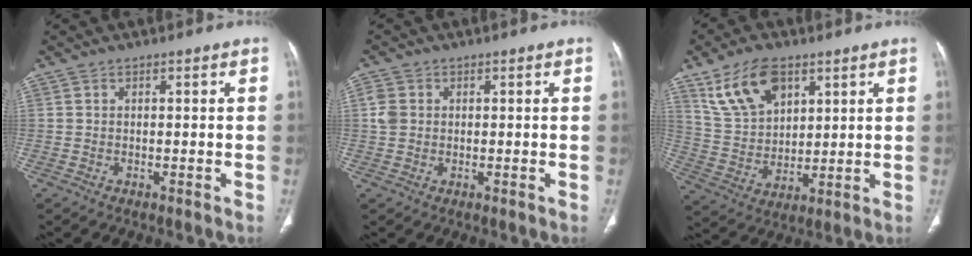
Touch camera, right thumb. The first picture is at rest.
{"total": 2.9, "force": [0.4, 2.5, 1.4], "torque": [-0.028, 0.004, 0.007]}
{"total": 12.9, "force": [7.1, 7.6, 7.6], "torque": [-0.121, -0.023, 0.147]}